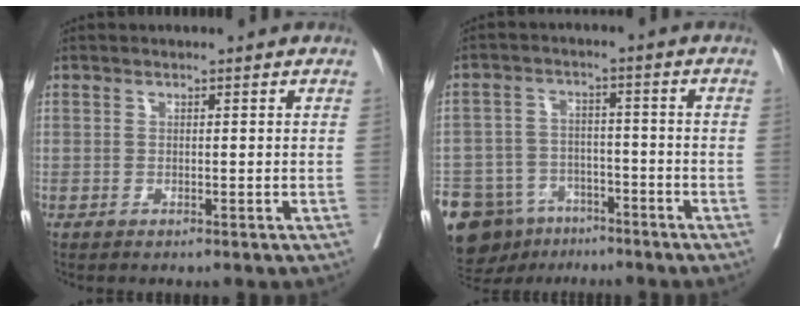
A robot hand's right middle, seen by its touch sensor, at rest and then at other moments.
{"total": 16.8, "force": [-11.1, 10.7, 6.6], "torque": [-0.175, 0.003, -0.167]}